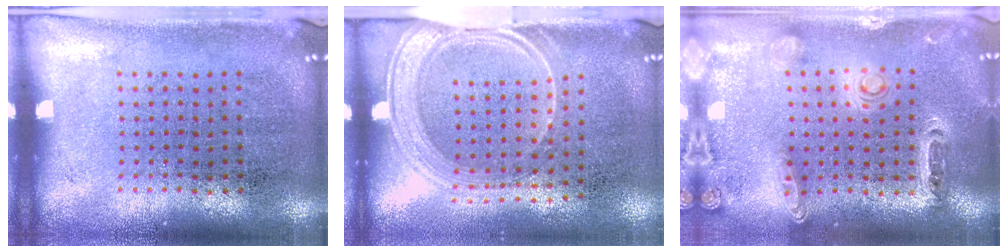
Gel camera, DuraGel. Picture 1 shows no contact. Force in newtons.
{"total": 1.7, "press": 1.4, "slide": 1.0}
{"total": 1.4, "press": 1.4, "slide": 0.3}